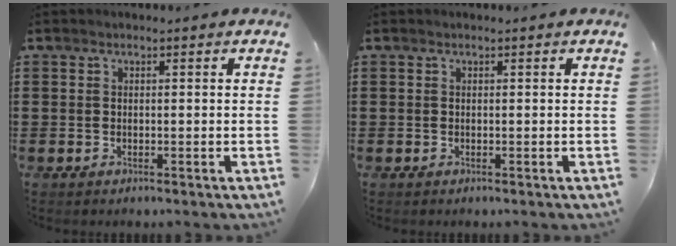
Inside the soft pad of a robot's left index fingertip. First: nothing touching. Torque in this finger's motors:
{"motor_torque": [0.00, 0.00, 0.00, 0.00]}